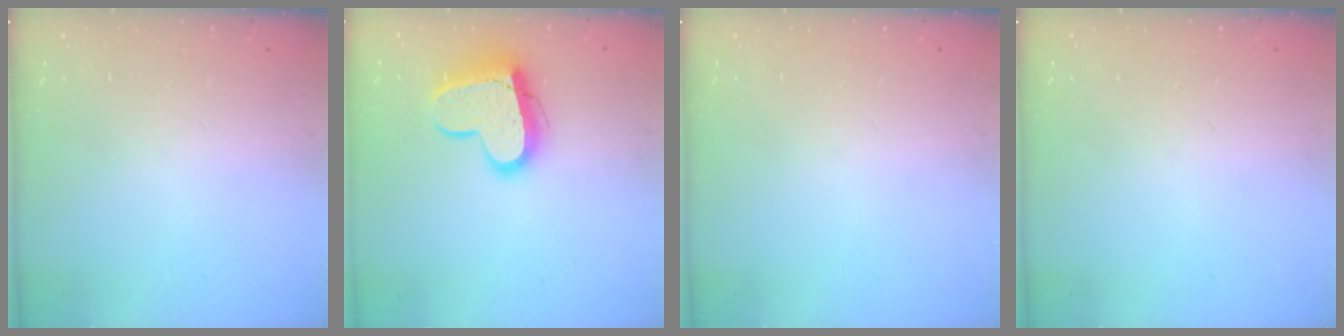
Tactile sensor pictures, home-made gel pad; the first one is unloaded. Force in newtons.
{"total": 14.0, "press": 14.0, "slide": 0.6}
{"total": 0.0}
{"total": 0.0}